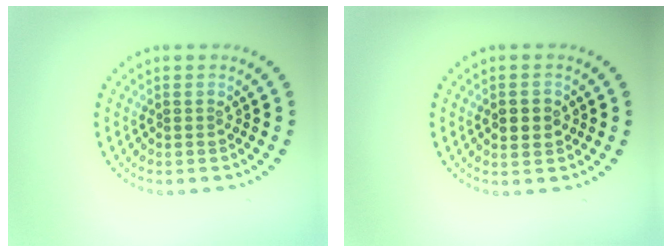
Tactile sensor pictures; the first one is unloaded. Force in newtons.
{"total": 2.0, "press": 1.9, "slide": 0.2}